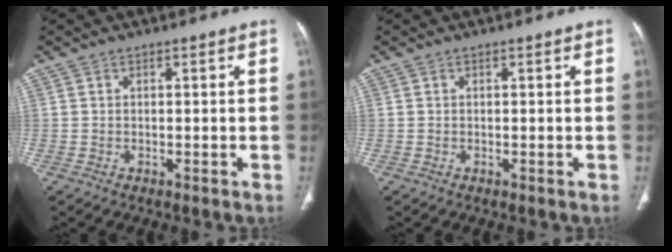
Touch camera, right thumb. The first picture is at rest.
{"total": 0.0}